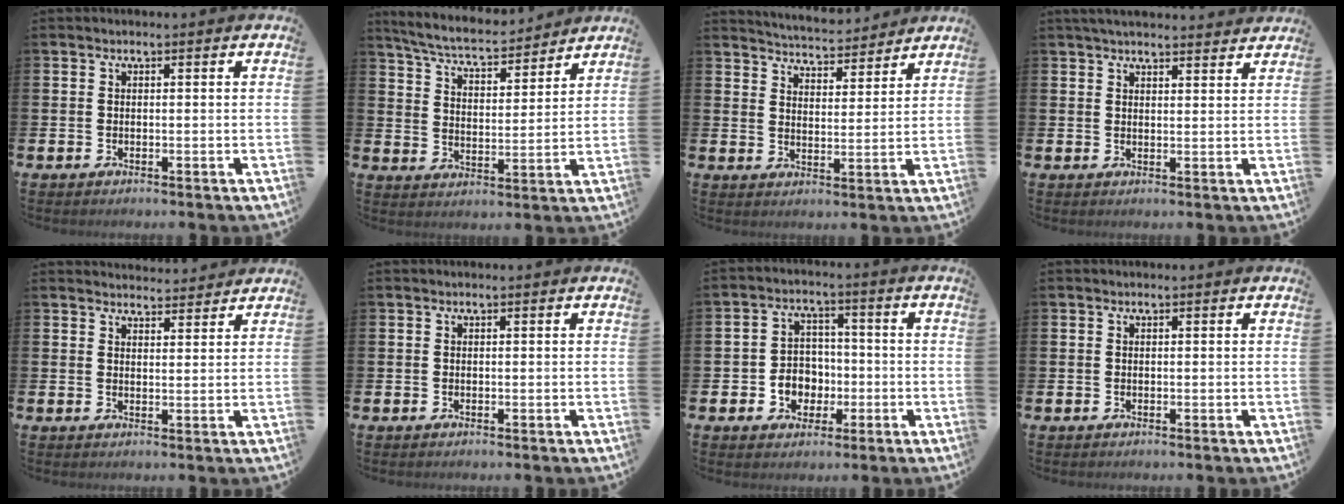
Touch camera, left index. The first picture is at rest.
{"total": 6.5, "force": [6.1, 1.1, 2.0], "torque": [-0.063, -0.039, 0.105]}
{"total": 4.9, "force": [4.9, 0.6, 0.1], "torque": [-0.011, -0.036, 0.085]}
{"total": 3.7, "force": [3.6, 0.4, 0.8], "torque": [-0.018, -0.014, 0.066]}
{"total": 3.3, "force": [3.2, 0.6, -0.1], "torque": [0.002, -0.019, 0.058]}
{"total": 0.0}
{"total": 4.6, "force": [-0.9, 4.3, 1.4], "torque": [-0.027, 0.002, -0.023]}
{"total": 0.0}